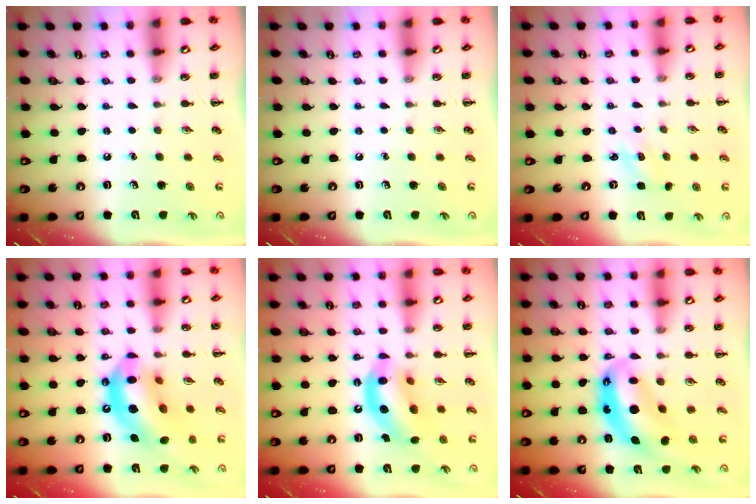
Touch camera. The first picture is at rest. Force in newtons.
{"total": 0.0}
{"total": 1.6, "press": 1.5, "slide": 0.5}
{"total": 17.3, "press": 16.7, "slide": 4.5}
{"total": 13.1, "press": 12.7, "slide": 3.4}
{"total": 9.8, "press": 9.5, "slide": 2.2}